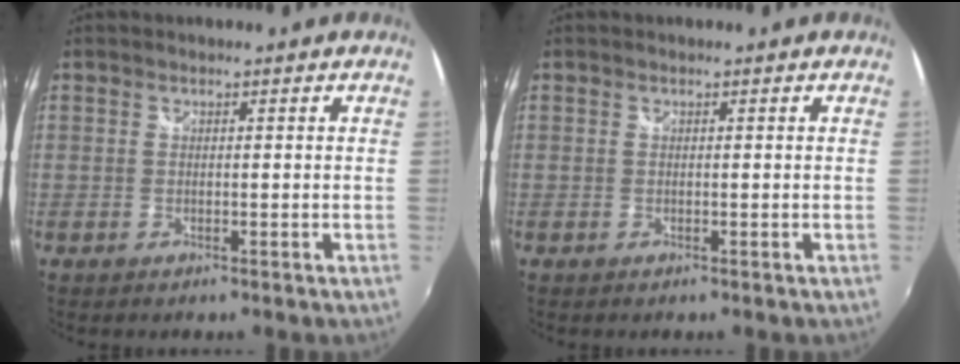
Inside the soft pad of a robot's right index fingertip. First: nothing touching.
{"total": 0.0}